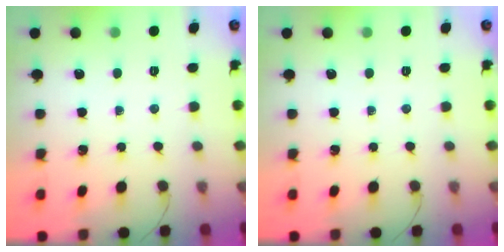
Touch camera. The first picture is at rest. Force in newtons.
{"total": 0.0}